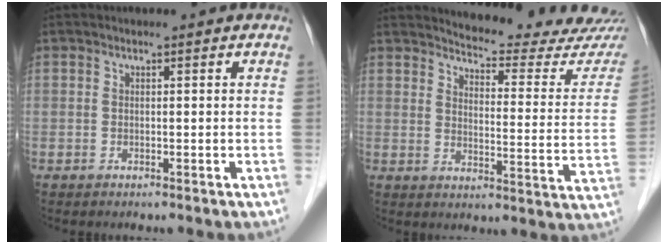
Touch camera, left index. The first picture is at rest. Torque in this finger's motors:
{"motor_torque": [0.16, -0.21, 0.03, 0.01]}